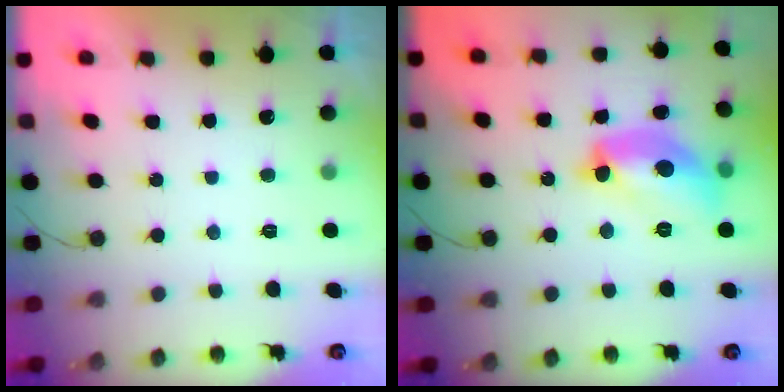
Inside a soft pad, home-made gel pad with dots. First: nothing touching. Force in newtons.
{"total": 15.4, "press": 15.4, "slide": 0.8}